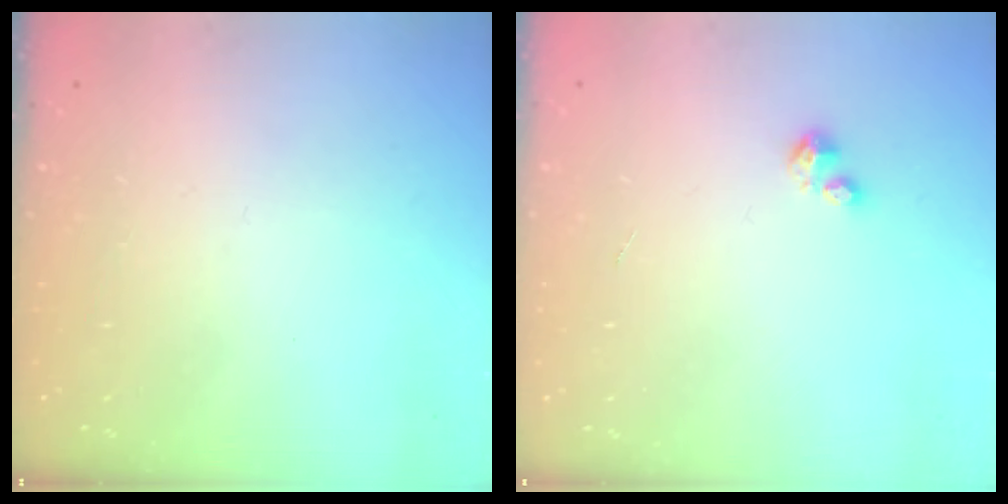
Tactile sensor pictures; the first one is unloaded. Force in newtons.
{"total": 2.1, "press": 2.0, "slide": 0.5}